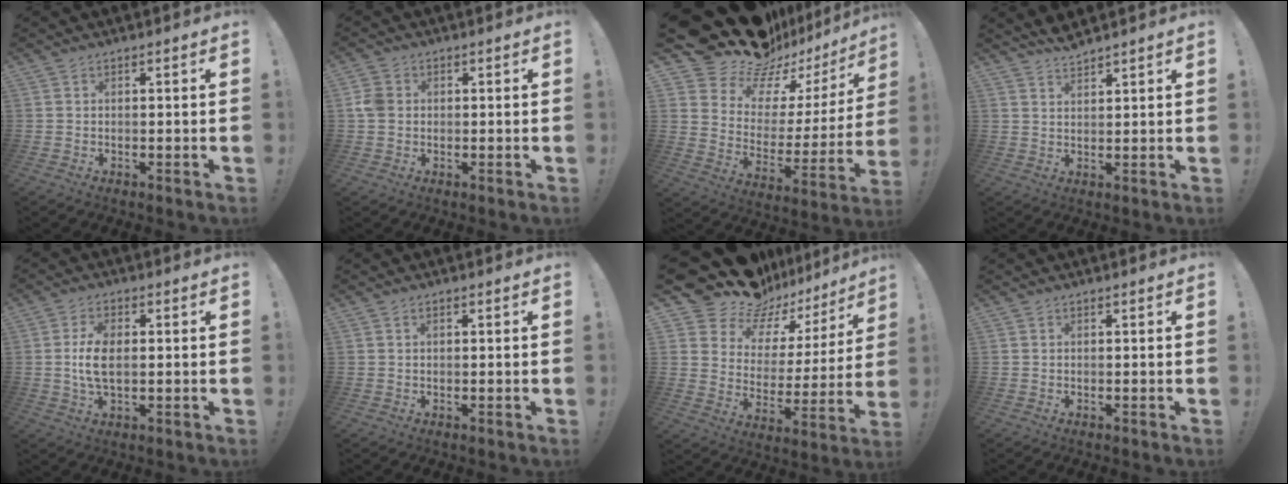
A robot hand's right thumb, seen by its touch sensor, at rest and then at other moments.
{"total": 5.2, "force": [0.1, 4.2, 3.0], "torque": [-0.056, 0.006, 0.002]}
{"total": 17.3, "force": [14.9, 7.9, 3.8], "torque": [-0.071, -0.118, 0.278]}
{"total": 3.4, "force": [3.3, 0.4, 0.8], "torque": [-0.019, -0.018, 0.061]}
{"total": 7.6, "force": [0.2, 4.1, 6.4], "torque": [-0.123, 0.000, 0.002]}
{"total": 0.6, "force": [0.2, 0.4, 0.4], "torque": [-0.008, 0.001, 0.003]}
{"total": 15.1, "force": [13.3, 6.7, 2.5], "torque": [-0.062, -0.110, 0.249]}
{"total": 0.0}